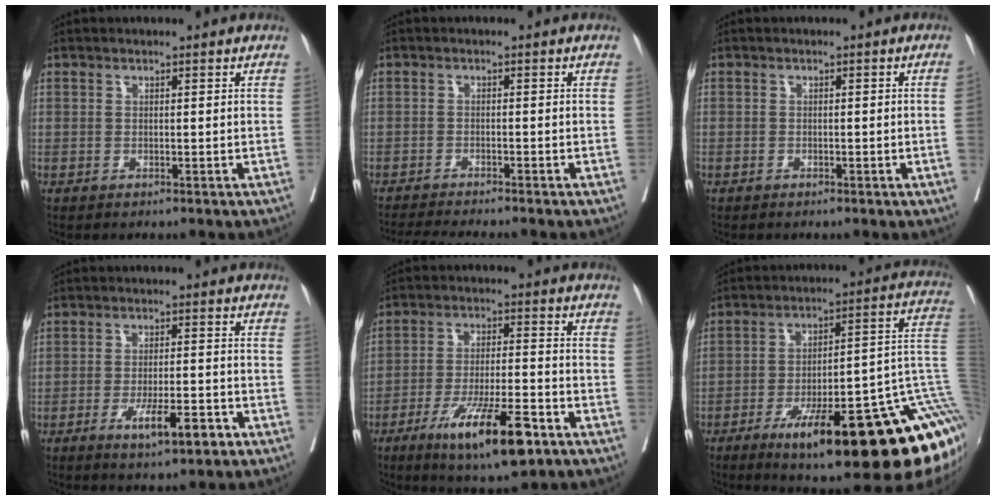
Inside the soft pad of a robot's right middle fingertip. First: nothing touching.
{"total": 6.8, "force": [-6.3, -0.3, 2.7], "torque": [-0.032, -0.014, -0.099]}
{"total": 0.9, "force": [-0.4, 0.1, 0.8], "torque": [-0.012, 0.006, -0.006]}
{"total": 7.0, "force": [-3.7, 1.3, 5.8], "torque": [-0.095, -0.007, -0.053]}
{"total": 13.6, "force": [-7.6, 2.3, 11.0], "torque": [-0.186, -0.019, -0.122]}
{"total": 30.3, "force": [-11.6, 5.1, 27.5], "torque": [-0.237, 0.031, -0.169]}